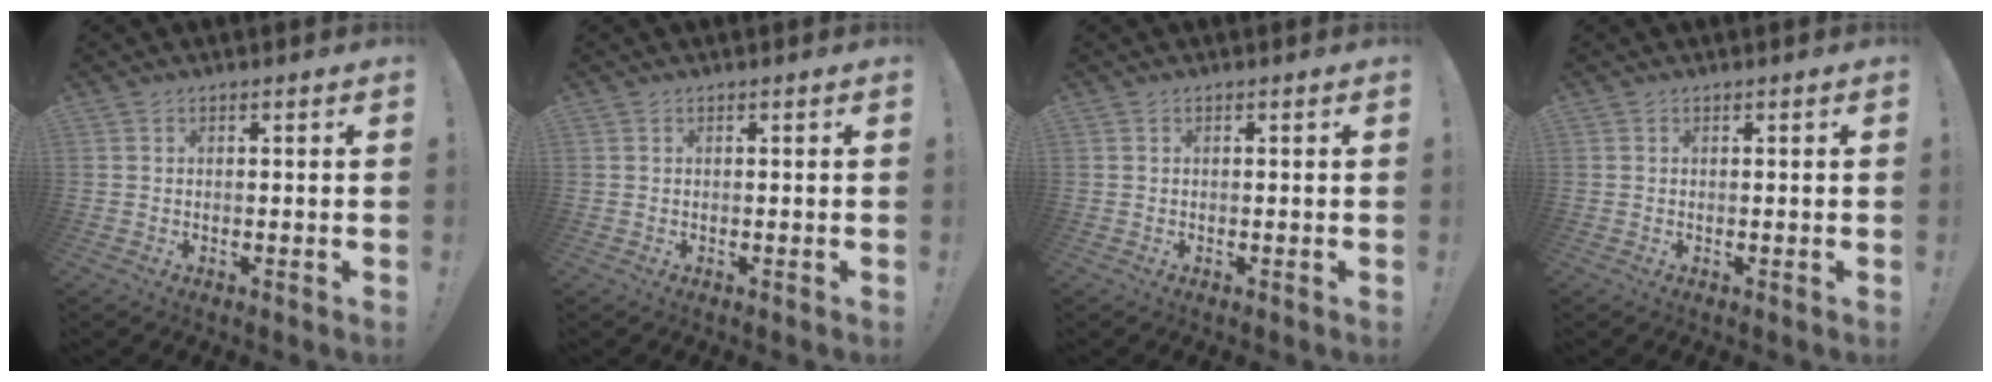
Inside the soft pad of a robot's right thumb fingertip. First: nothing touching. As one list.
[{"total": 0.0}, {"total": 0.0}, {"total": 0.0}]